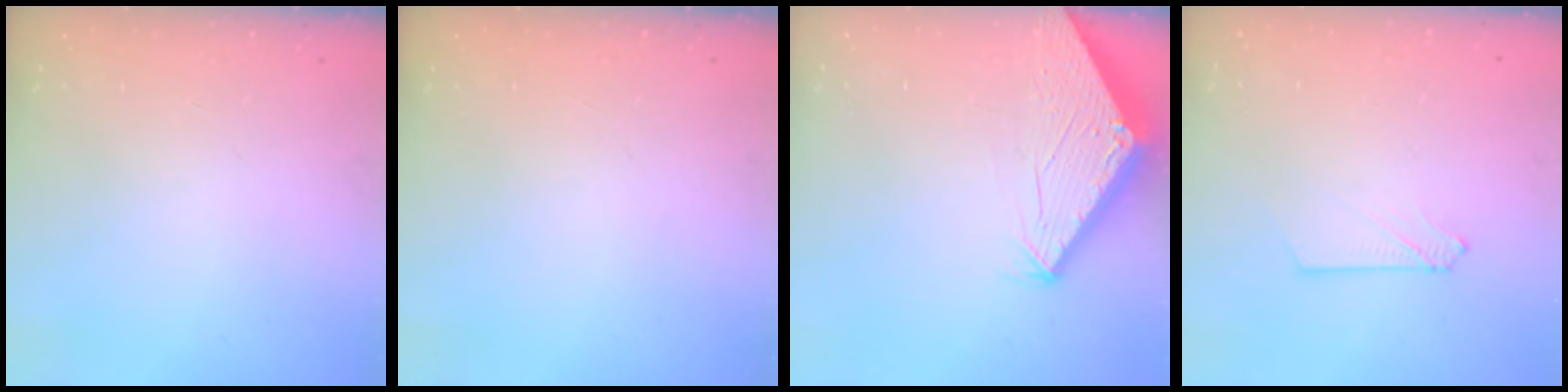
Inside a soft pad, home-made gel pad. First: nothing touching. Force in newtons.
{"total": 0.0}
{"total": 2.8, "press": 2.8, "slide": 0.1}
{"total": 3.0, "press": 3.0, "slide": 0.4}